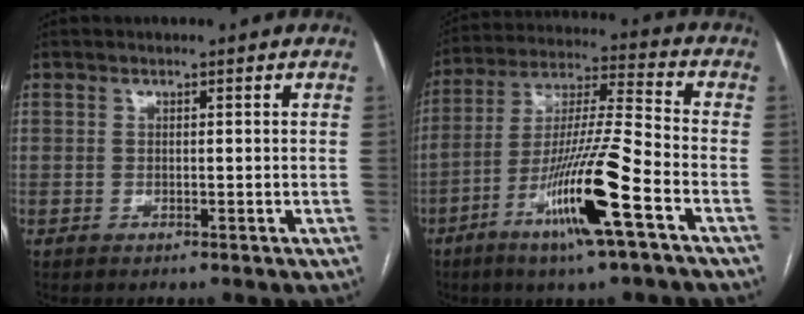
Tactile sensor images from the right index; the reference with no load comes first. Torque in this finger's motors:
{"motor_torque": [1.97, -0.17, 1.05, 0.21]}